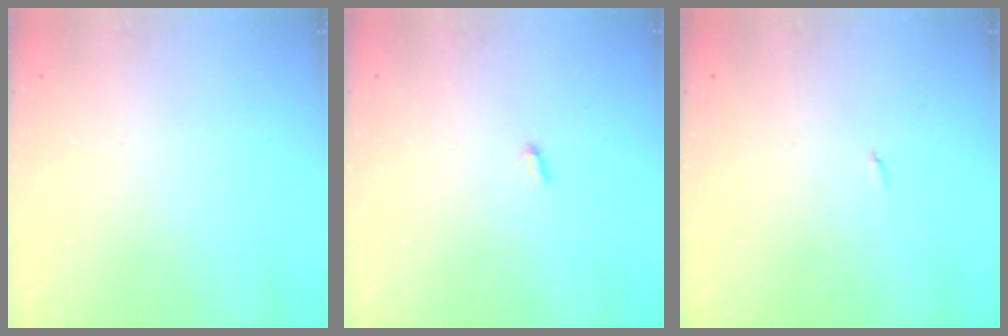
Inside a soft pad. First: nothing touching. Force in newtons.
{"total": 1.9, "press": 1.9, "slide": 0.3}
{"total": 2.1, "press": 2.1, "slide": 0.4}